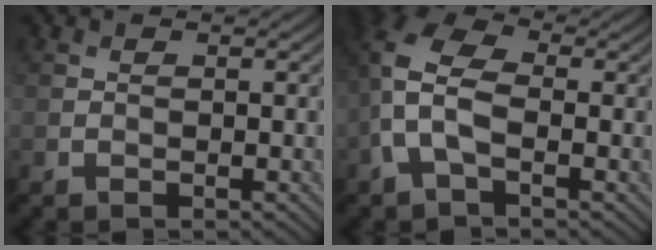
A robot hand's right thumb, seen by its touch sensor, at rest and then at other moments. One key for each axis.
{"total": 8.2, "fx": -0.9, "fy": 4.4, "fz": 6.8, "tx": -0.171, "ty": 0.016, "tz": -0.034}